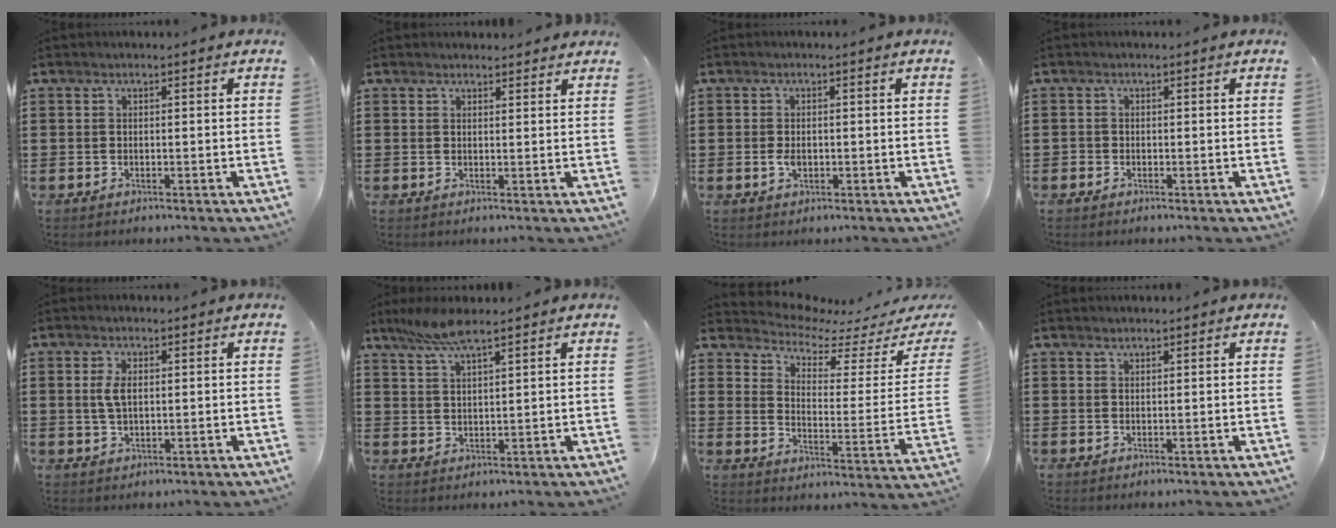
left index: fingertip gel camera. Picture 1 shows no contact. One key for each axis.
{"total": 1.5, "fx": 1.4, "fy": 0.3, "fz": 0.0, "tx": -0.004, "ty": 0.004, "tz": 0.028}
{"total": 1.9, "fx": -0.3, "fy": 1.0, "fz": 1.6, "tx": -0.039, "ty": -0.001, "tz": -0.007}
{"total": 0.7, "fx": -0.4, "fy": 0.5, "fz": 0.1, "tx": -0.004, "ty": 0.001, "tz": -0.008}
{"total": 3.3, "fx": 0.5, "fy": 1.6, "fz": 2.9, "tx": -0.068, "ty": 0.004, "tz": 0.006}
{"total": 5.5, "fx": 4.2, "fy": 0.6, "fz": 3.6, "tx": -0.079, "ty": -0.003, "tz": 0.076}
{"total": 5.0, "fx": 4.6, "fy": 1.1, "fz": 1.6, "tx": -0.052, "ty": -0.041, "tz": 0.073}
{"total": 0.7, "fx": 0.6, "fy": 0.2, "fz": 0.0, "tx": -0.001, "ty": 0.001, "tz": 0.012}